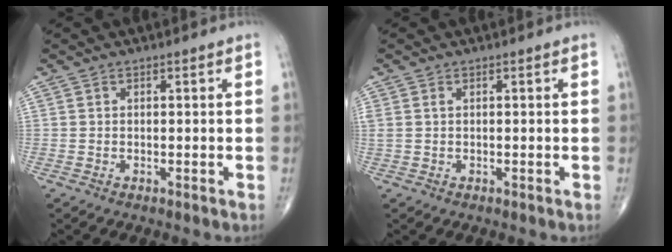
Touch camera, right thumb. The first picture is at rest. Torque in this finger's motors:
{"motor_torque": [-0.03, 0.08, 0.25, 0.14, 0.02]}